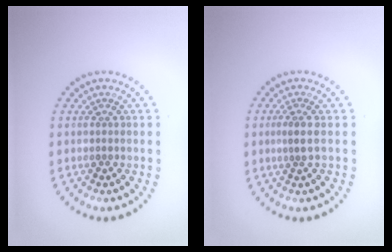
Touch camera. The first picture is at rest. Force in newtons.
{"total": 1.6, "press": 1.2, "slide": 1.0}